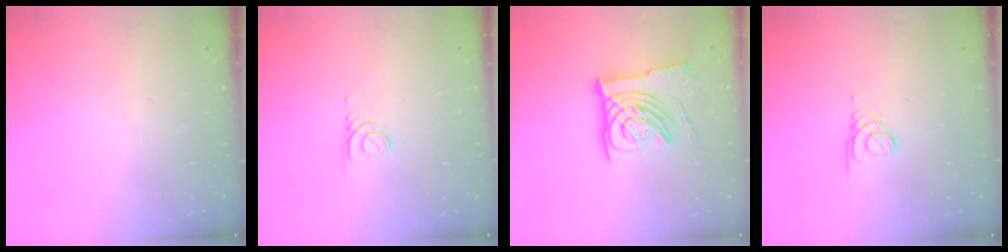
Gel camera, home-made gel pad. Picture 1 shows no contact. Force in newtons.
{"total": 0.7, "press": 0.7, "slide": 0.1}
{"total": 12.4, "press": 12.2, "slide": 2.0}
{"total": 1.6, "press": 1.5, "slide": 0.2}